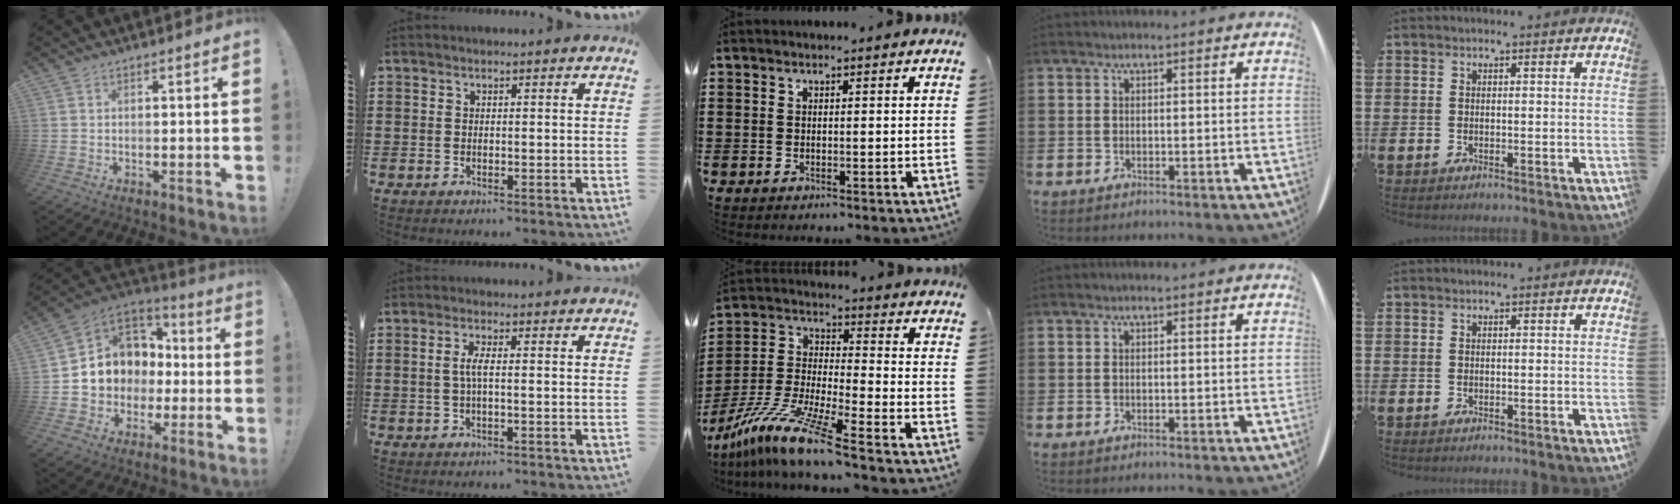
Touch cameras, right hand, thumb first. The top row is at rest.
{"thumb": {"total": 9.9, "force": [0.5, 9.5, 2.9], "torque": [-0.034, -0.009, 0.029]}, "index": {"total": 2.5, "force": [-0.2, 0.4, 2.4], "torque": [-0.053, -0.003, -0.009]}, "middle": {"total": 10.8, "force": [-9.0, -0.4, 6.0], "torque": [-0.143, -0.010, -0.189]}}